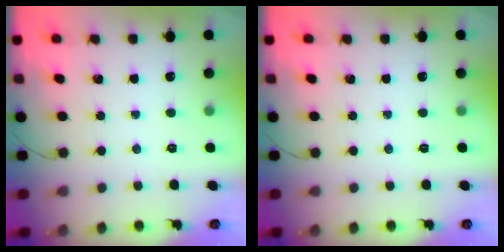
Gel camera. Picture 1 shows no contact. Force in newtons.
{"total": 0.0}